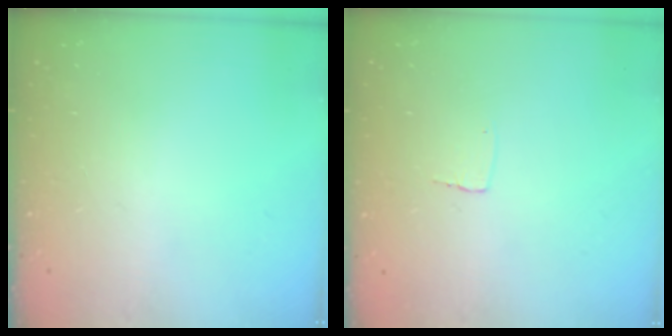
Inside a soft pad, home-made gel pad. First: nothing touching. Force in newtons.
{"total": 2.6, "press": 2.6, "slide": 0.1}